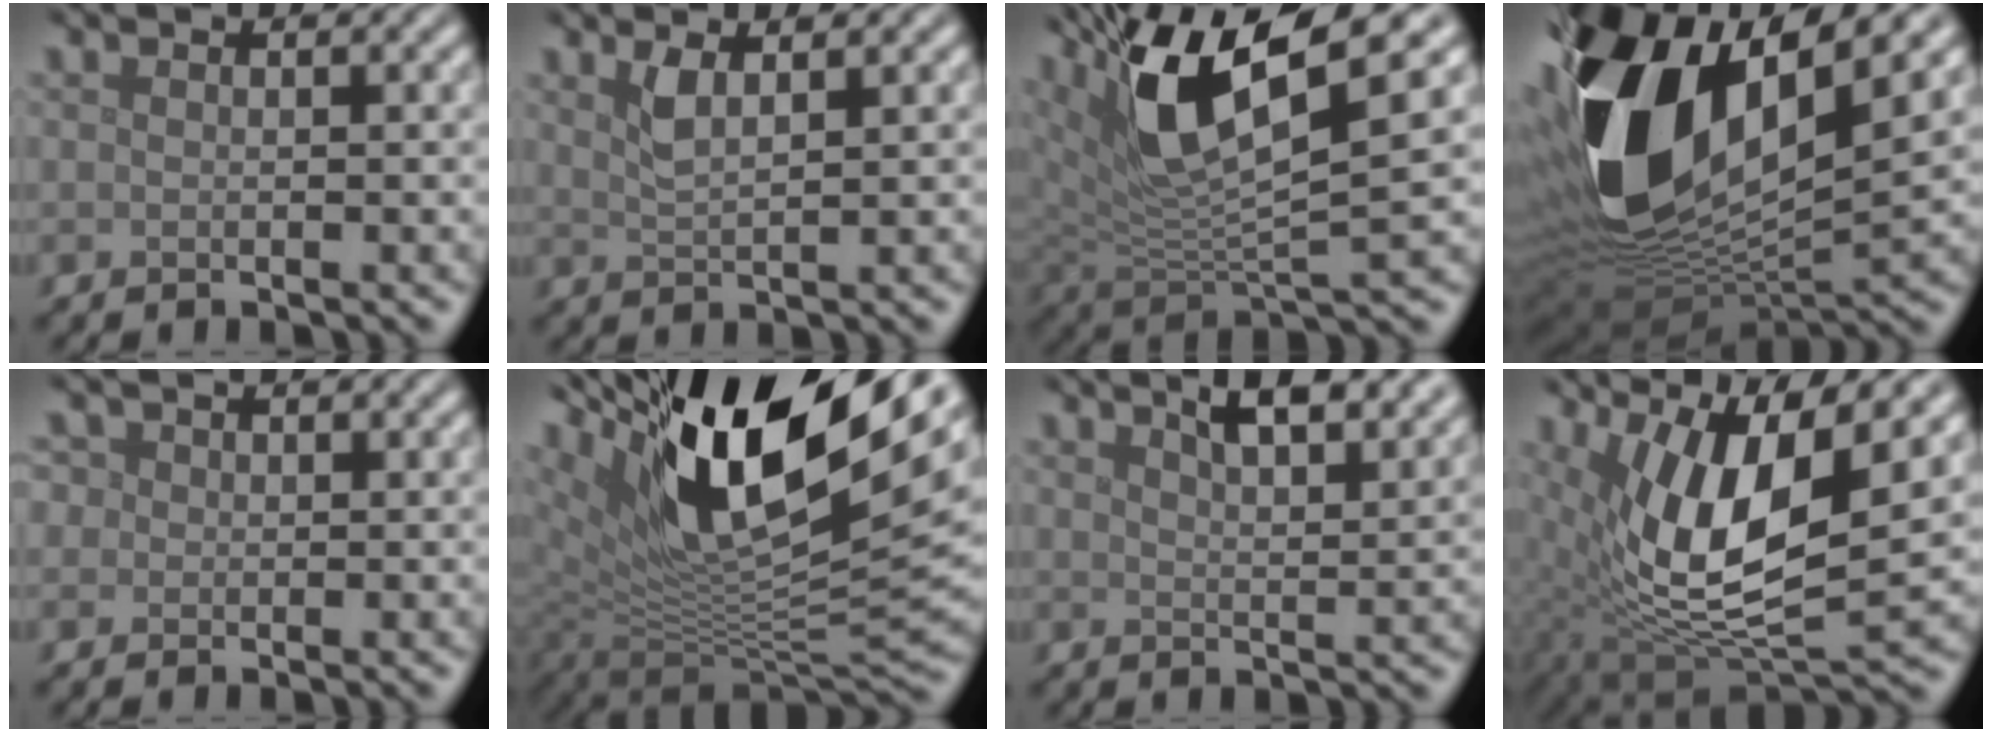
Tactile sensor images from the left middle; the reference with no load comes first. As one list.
[{"total": 1.9, "force": [1.1, 0.5, 1.4], "torque": [-0.026, -0.002, 0.020]}, {"total": 10.1, "force": [5.2, 3.0, 8.1], "torque": [-0.161, 0.000, 0.100]}, {"total": 16.3, "force": [3.6, 8.2, 13.6], "torque": [-0.303, 0.001, 0.066]}, {"total": 3.0, "force": [1.3, 2.5, 1.2], "torque": [-0.022, 0.016, 0.004]}, {"total": 16.2, "force": [8.7, 6.8, 11.9], "torque": [-0.228, 0.029, 0.151]}, {"total": 6.4, "force": [4.5, 2.0, 4.0], "torque": [-0.040, 0.022, 0.047]}, {"total": 10.5, "force": [3.5, 3.6, 9.3], "torque": [-0.181, -0.006, 0.067]}]